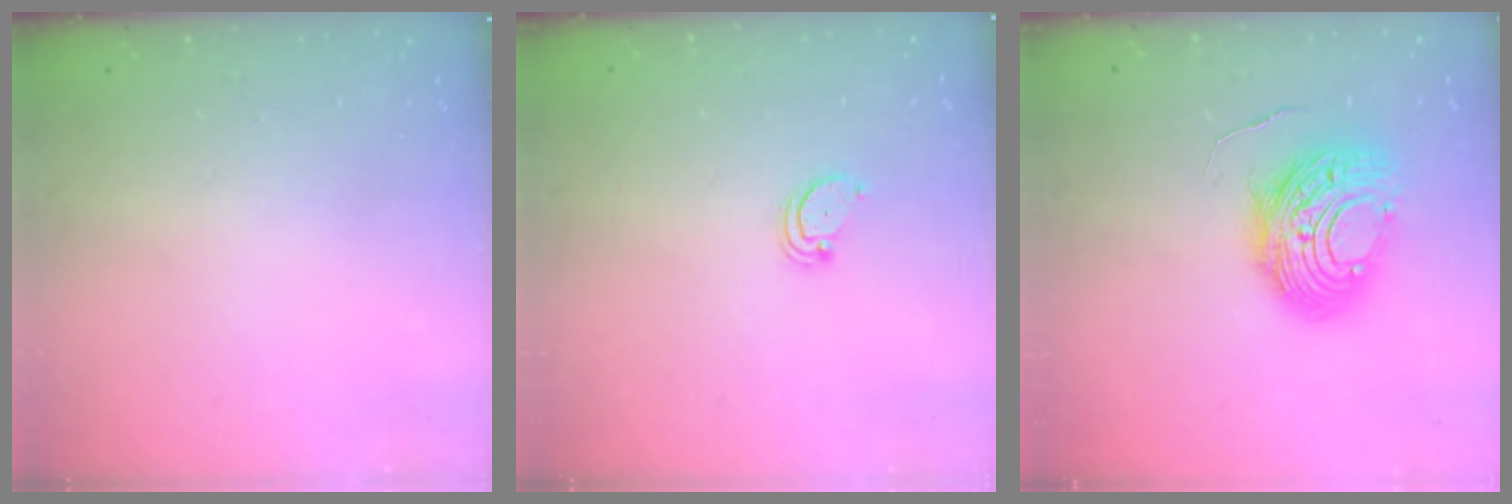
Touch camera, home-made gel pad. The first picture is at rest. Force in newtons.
{"total": 1.4, "press": 1.3, "slide": 0.1}
{"total": 12.3, "press": 12.2, "slide": 0.9}